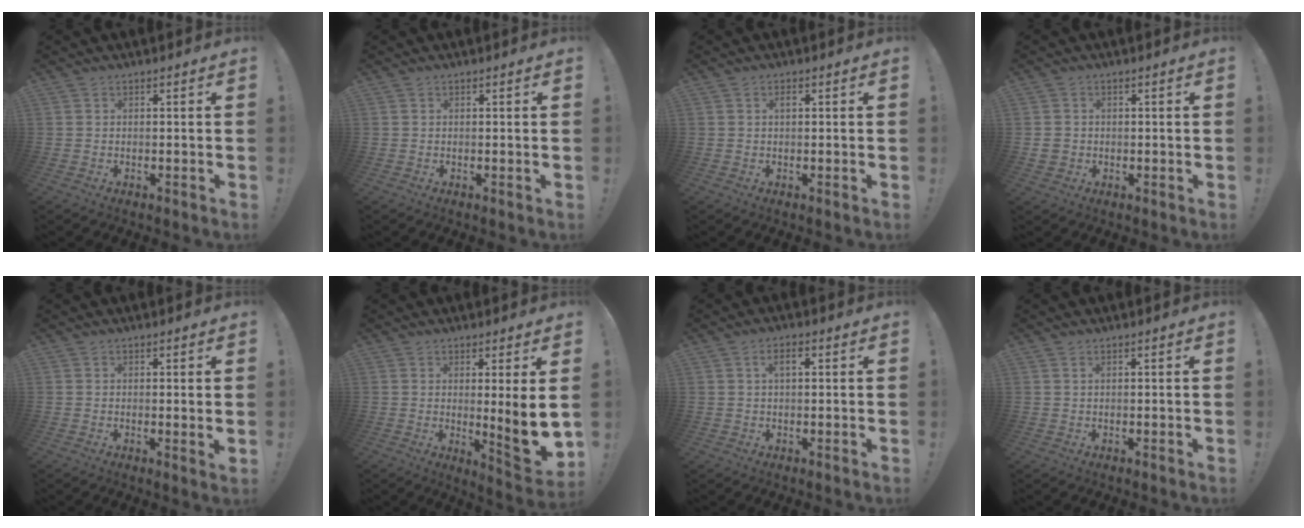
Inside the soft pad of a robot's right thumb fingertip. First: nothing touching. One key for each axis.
{"total": 0.0}
{"total": 1.2, "fx": 0.4, "fy": 0.5, "fz": 1.1, "tx": -0.019, "ty": 0.003, "tz": 0.005}
{"total": 3.0, "fx": 0.3, "fy": 2.9, "fz": 0.8, "tx": -0.015, "ty": 0.004, "tz": 0.009}
{"total": 2.0, "fx": 0.7, "fy": -0.1, "fz": 1.8, "tx": -0.018, "ty": -0.007, "tz": 0.009}
{"total": 11.2, "fx": 0.4, "fy": 0.8, "fz": 11.1, "tx": -0.141, "ty": -0.023, "tz": 0.006}
{"total": 3.2, "fx": 0.8, "fy": 1.6, "fz": 2.7, "tx": -0.038, "ty": 0.005, "tz": 0.009}
{"total": 0.6, "fx": 0.4, "fy": 0.2, "fz": 0.4, "tx": -0.001, "ty": -0.003, "tz": 0.006}